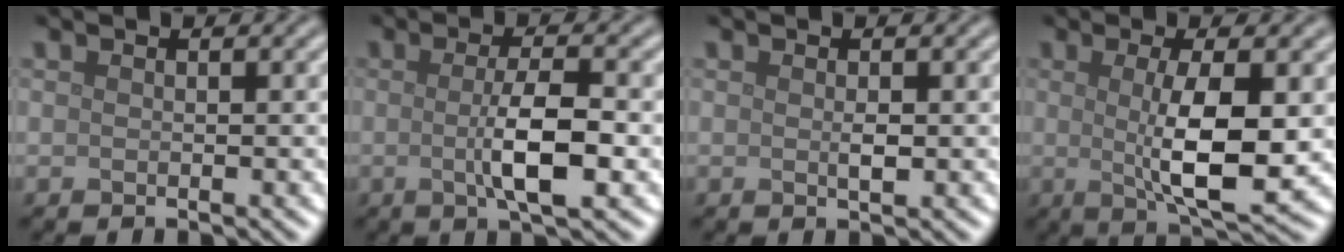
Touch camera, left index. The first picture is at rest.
{"total": 4.7, "force": [-0.5, 1.0, 4.6], "torque": [-0.080, -0.002, -0.010]}
{"total": 0.9, "force": [0.0, 0.3, 0.9], "torque": [-0.018, -0.003, 0.000]}
{"total": 6.5, "force": [0.0, 1.4, 6.3], "torque": [-0.110, -0.009, 0.005]}